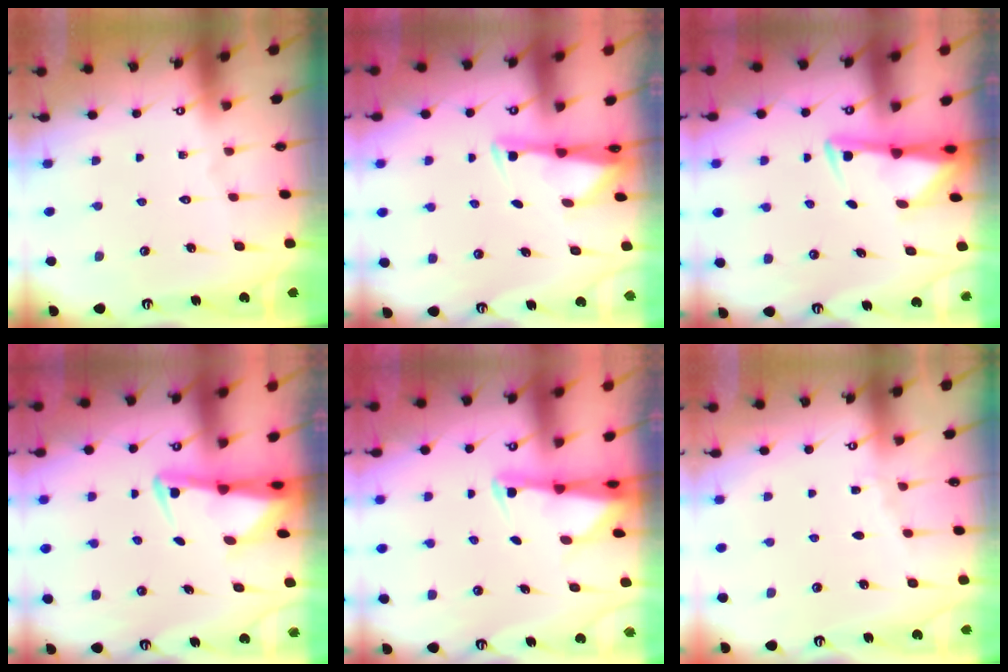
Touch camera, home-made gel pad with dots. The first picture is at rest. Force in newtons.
{"total": 2.8, "press": 2.8, "slide": 0.4}
{"total": 2.9, "press": 2.8, "slide": 0.5}
{"total": 3.1, "press": 2.9, "slide": 0.9}
{"total": 2.4, "press": 2.3, "slide": 0.5}
{"total": 2.8, "press": 2.7, "slide": 0.3}